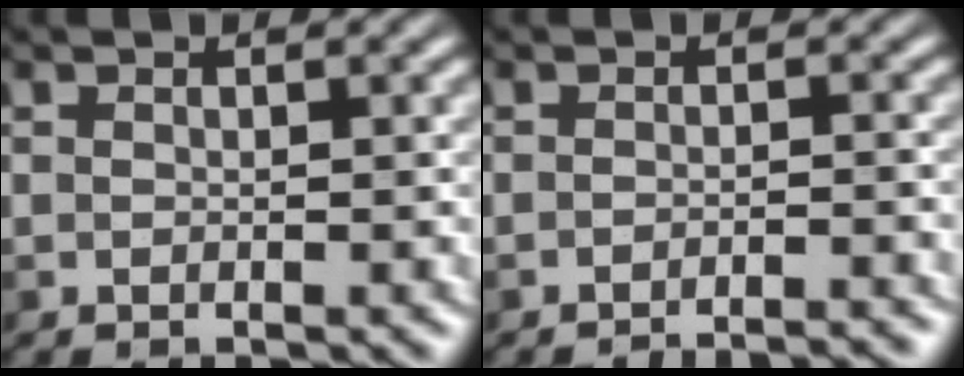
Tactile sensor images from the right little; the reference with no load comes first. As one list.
[{"total": 2.5, "force": [-2.2, 0.3, 1.1], "torque": [0.006, 0.004, -0.038]}]